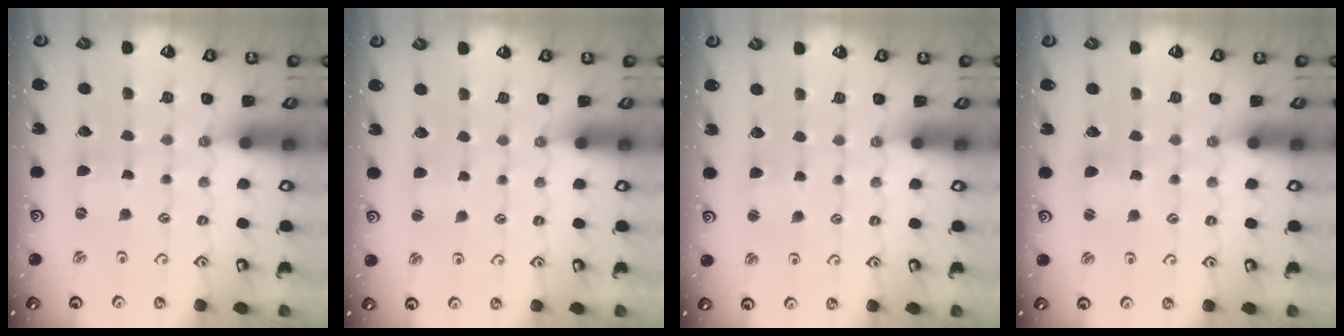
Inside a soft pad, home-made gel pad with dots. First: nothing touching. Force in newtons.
{"total": 1.2, "press": 1.1, "slide": 0.1}
{"total": 1.5, "press": 1.4, "slide": 0.4}
{"total": 2.2, "press": 2.2, "slide": 0.3}